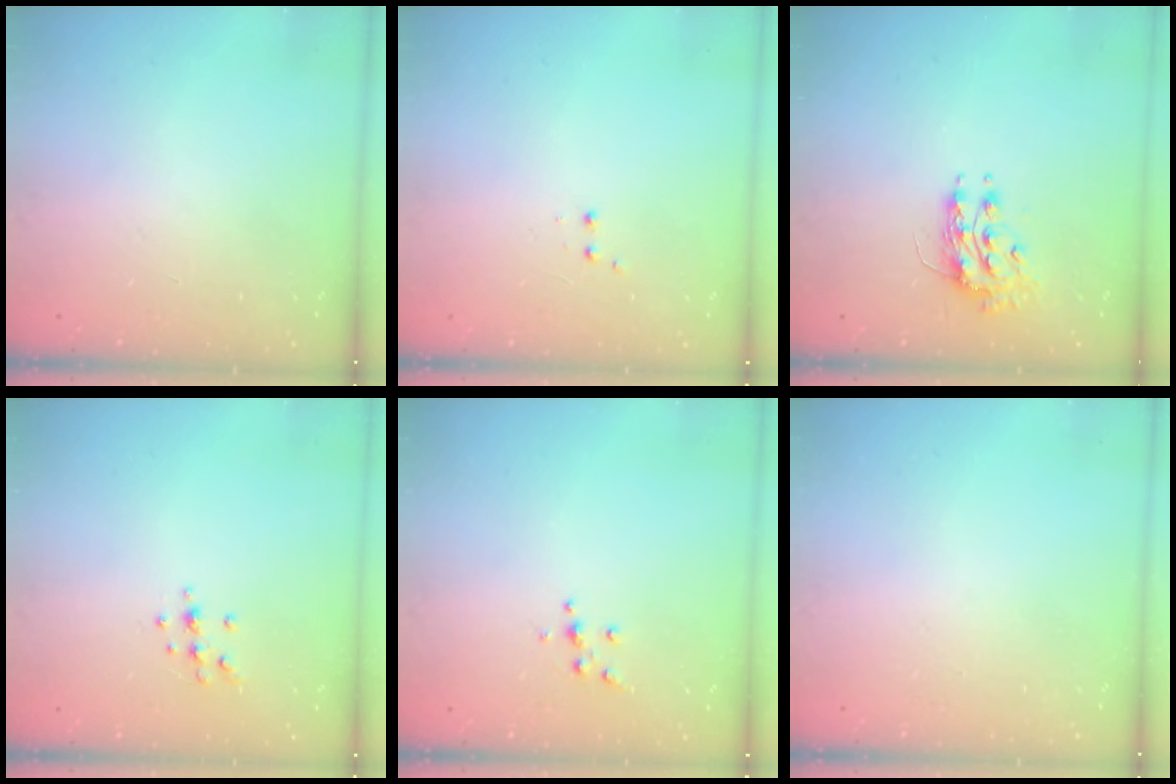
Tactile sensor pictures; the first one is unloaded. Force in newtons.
{"total": 2.0, "press": 1.8, "slide": 0.9}
{"total": 8.5, "press": 8.5, "slide": 0.6}
{"total": 7.0, "press": 7.0, "slide": 0.6}
{"total": 4.5, "press": 4.5, "slide": 0.5}
{"total": 0.0}